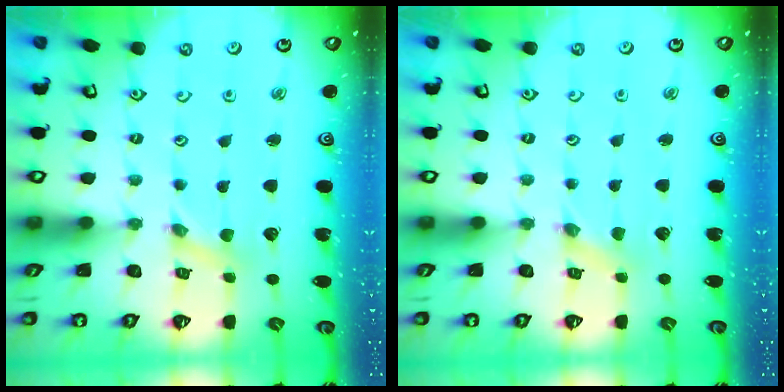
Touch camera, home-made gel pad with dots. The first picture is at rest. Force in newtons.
{"total": 0.7, "press": 0.6, "slide": 0.1}